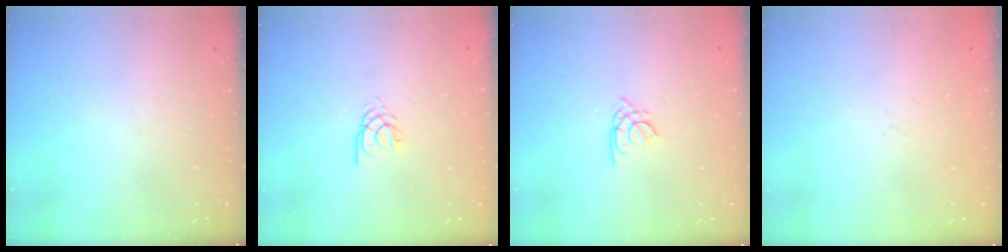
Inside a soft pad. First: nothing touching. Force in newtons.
{"total": 2.3, "press": 2.3, "slide": 0.2}
{"total": 1.4, "press": 1.4, "slide": 0.3}
{"total": 0.9, "press": 0.9, "slide": 0.2}